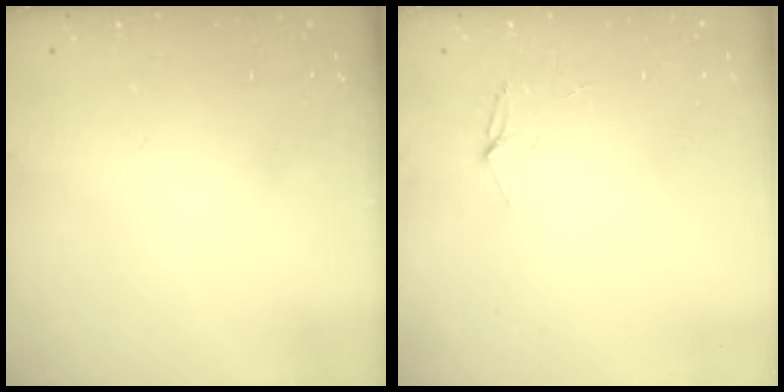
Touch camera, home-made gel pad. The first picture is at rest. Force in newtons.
{"total": 3.8, "press": 3.8, "slide": 0.4}